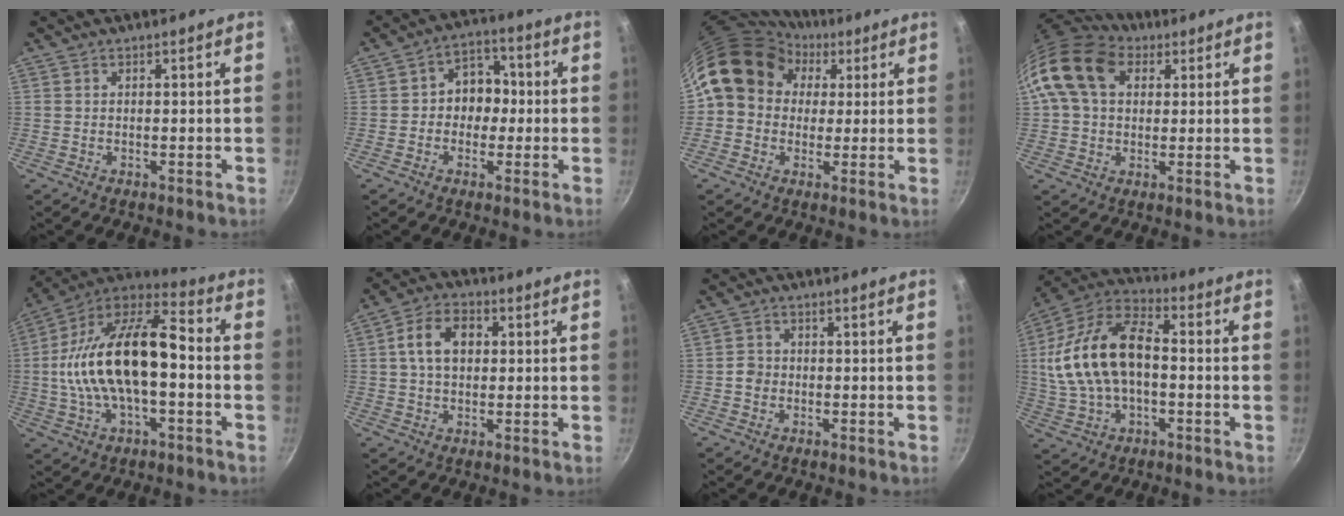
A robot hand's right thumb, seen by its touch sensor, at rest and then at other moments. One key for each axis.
{"total": 7.8, "fx": -0.3, "fy": 6.5, "fz": 4.4, "tx": -0.006, "ty": 0.022, "tz": -0.016}
{"total": 13.6, "fx": 4.0, "fy": 11.4, "fz": 6.3, "tx": -0.072, "ty": 0.017, "tz": 0.054}
{"total": 15.6, "fx": 4.6, "fy": 11.2, "fz": 9.7, "tx": -0.173, "ty": 0.021, "tz": 0.070}
{"total": 22.7, "fx": -1.3, "fy": 10.9, "fz": 19.9, "tx": -0.355, "ty": 0.044, "tz": -0.035}
{"total": 8.8, "fx": 1.4, "fy": 6.2, "fz": 6.1, "tx": -0.087, "ty": 0.017, "tz": 0.016}
{"total": 2.3, "fx": -0.6, "fy": 2.1, "fz": 0.8, "tx": -0.003, "ty": 0.011, "tz": -0.014}
{"total": 19.3, "fx": -0.1, "fy": 11.1, "fz": 15.8, "tx": -0.296, "ty": 0.041, "tz": -0.010}